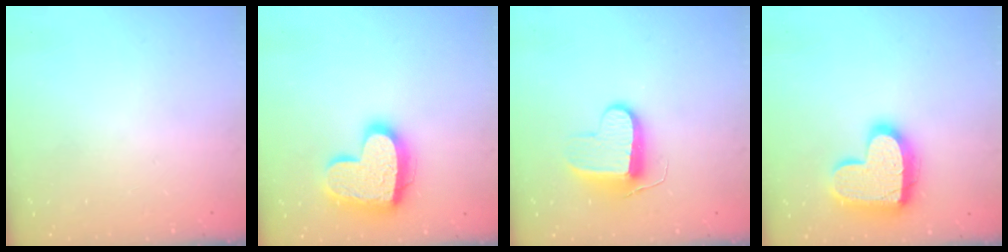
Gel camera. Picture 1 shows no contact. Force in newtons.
{"total": 18.2, "press": 18.2, "slide": 1.6}
{"total": 9.9, "press": 9.9, "slide": 0.2}
{"total": 18.3, "press": 18.3, "slide": 1.2}